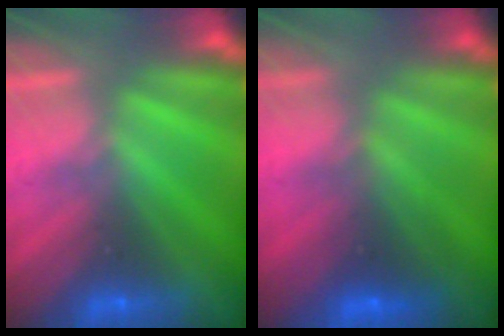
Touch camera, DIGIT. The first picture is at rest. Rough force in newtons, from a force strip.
{"total": 8.6}